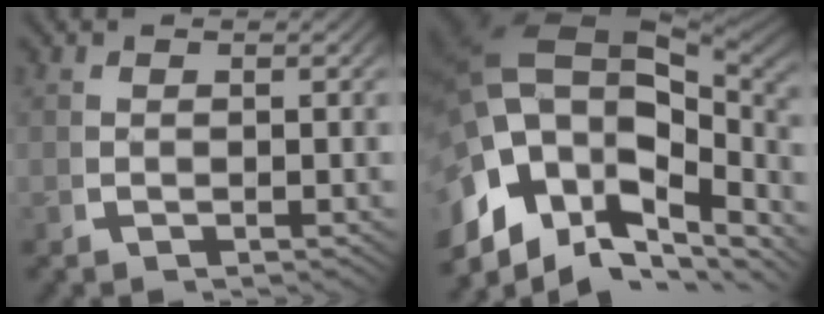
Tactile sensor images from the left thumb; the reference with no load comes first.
{"total": 20.6, "force": [1.2, 14.2, 14.8], "torque": [-0.260, -0.018, 0.017]}